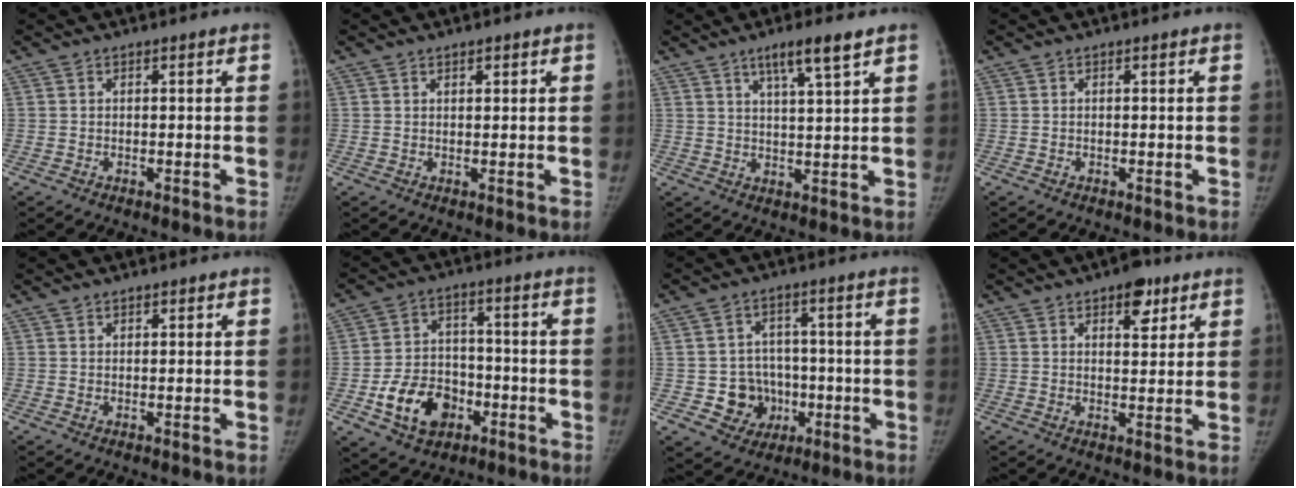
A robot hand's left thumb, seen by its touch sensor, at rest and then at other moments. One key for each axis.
{"total": 1.4, "fx": 0.9, "fy": 0.7, "fz": 0.9, "tx": -0.008, "ty": -0.003, "tz": 0.013}
{"total": 6.8, "fx": 4.3, "fy": 0.5, "fz": 5.2, "tx": -0.091, "ty": -0.022, "tz": 0.077}
{"total": 0.0}
{"total": 0.9, "fx": 0.7, "fy": 0.5, "fz": 0.4, "tx": 0.000, "ty": -0.003, "tz": 0.008}
{"total": 12.5, "fx": -4.8, "fy": 9.3, "fz": 6.9, "tx": -0.087, "ty": 0.028, "tz": -0.076}
{"total": 8.3, "fx": -1.7, "fy": 7.8, "fz": 2.5, "tx": 0.004, "ty": 0.017, "tz": -0.019}
{"total": 7.1, "fx": 4.1, "fy": 3.3, "fz": 4.8, "tx": -0.041, "ty": -0.019, "tz": 0.054}